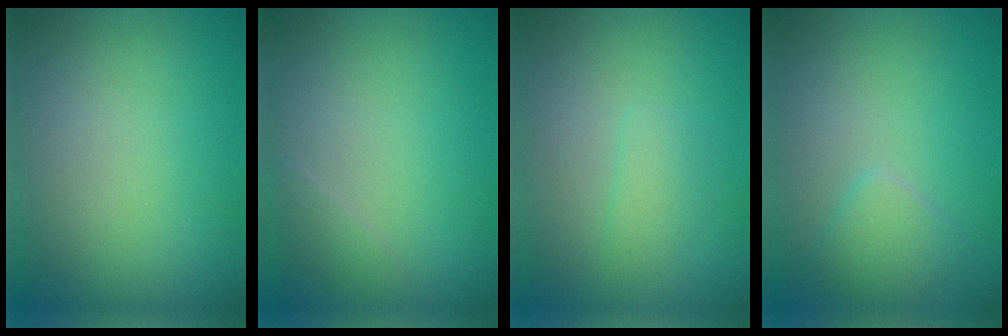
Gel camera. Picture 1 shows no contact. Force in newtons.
{"total": 0.9, "press": 0.9, "slide": 0.0}
{"total": 1.2, "press": 1.2, "slide": 0.0}
{"total": 1.8, "press": 1.8, "slide": 0.1}